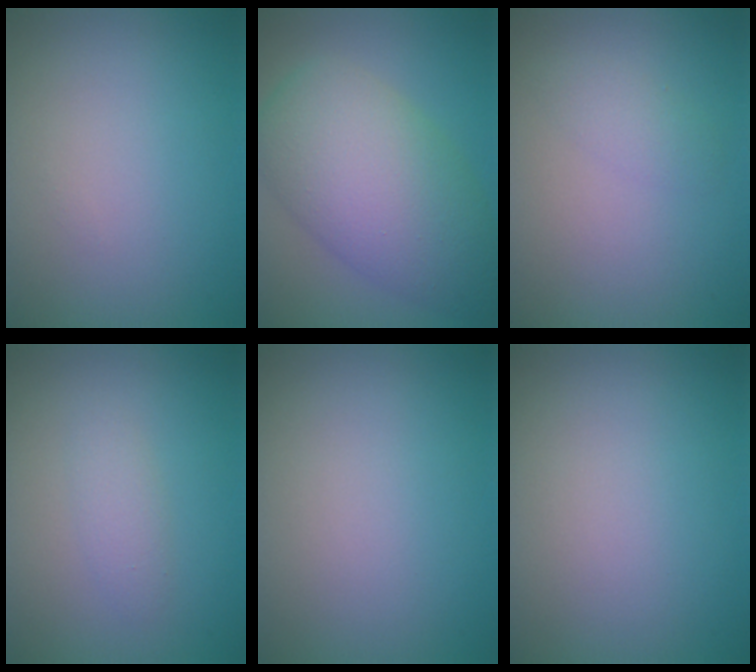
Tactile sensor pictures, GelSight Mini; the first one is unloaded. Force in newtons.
{"total": 9.3, "press": 9.3, "slide": 0.6}
{"total": 1.5, "press": 1.5, "slide": 0.1}
{"total": 1.4, "press": 1.4, "slide": 0.0}
{"total": 0.0}
{"total": 0.0}